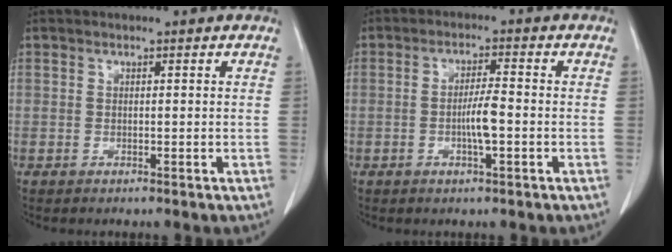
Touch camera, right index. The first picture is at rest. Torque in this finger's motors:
{"motor_torque": [0.66, 0.07, 0.15, 0.05]}